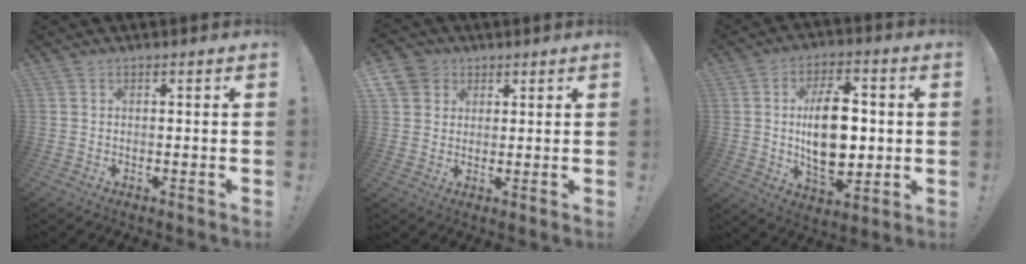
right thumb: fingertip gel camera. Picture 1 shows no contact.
{"total": 6.5, "force": [3.3, 5.5, 1.4], "torque": [-0.024, -0.016, 0.065]}
{"total": 17.6, "force": [0.5, 10.3, 14.3], "torque": [-0.248, -0.006, 0.002]}